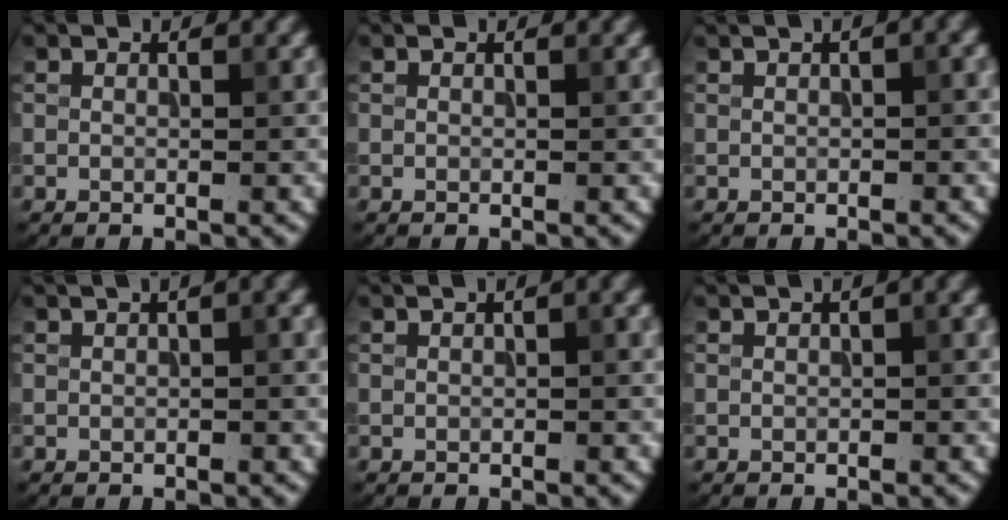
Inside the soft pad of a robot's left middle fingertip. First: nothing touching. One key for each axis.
{"total": 0.0}
{"total": 2.7, "fx": 1.3, "fy": 0.8, "fz": 2.3, "tx": -0.029, "ty": 0.008, "tz": 0.015}
{"total": 3.7, "fx": 1.7, "fy": 1.2, "fz": 3.1, "tx": -0.037, "ty": 0.013, "tz": 0.018}
{"total": 2.3, "fx": 0.9, "fy": 0.6, "fz": 2.0, "tx": -0.024, "ty": 0.005, "tz": 0.010}
{"total": 2.1, "fx": 0.9, "fy": 0.5, "fz": 1.8, "tx": -0.023, "ty": 0.005, "tz": 0.009}